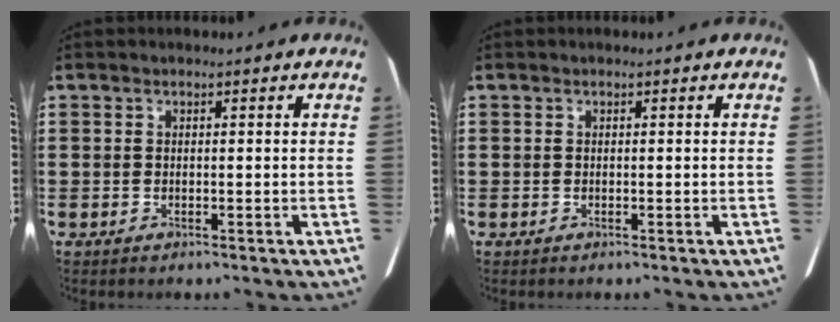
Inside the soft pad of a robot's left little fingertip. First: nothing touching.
{"total": 0.0}